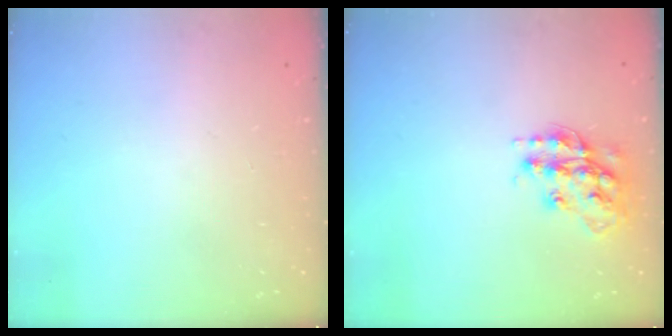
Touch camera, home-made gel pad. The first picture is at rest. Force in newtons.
{"total": 14.6, "press": 14.5, "slide": 0.7}